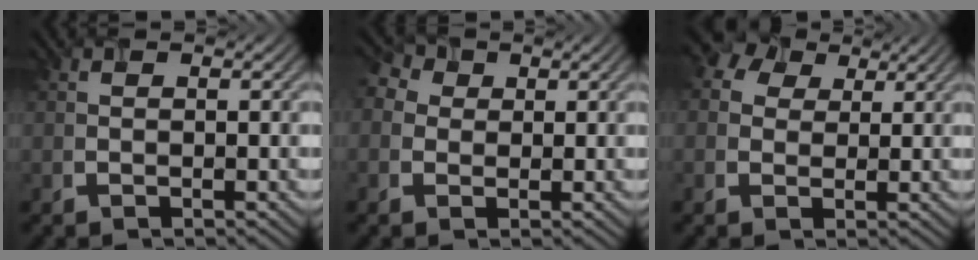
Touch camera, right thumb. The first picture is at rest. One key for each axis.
{"total": 3.9, "fx": 0.9, "fy": 3.2, "fz": 2.1, "tx": -0.059, "ty": 0.014, "tz": 0.014}
{"total": 5.7, "fx": 2.9, "fy": 4.0, "fz": 2.8, "tx": -0.067, "ty": 0.020, "tz": 0.042}